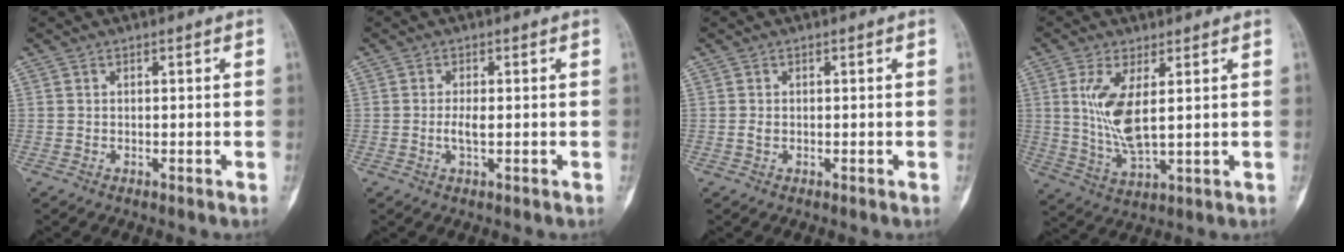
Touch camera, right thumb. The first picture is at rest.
{"total": 2.2, "force": [-0.2, 0.7, 2.1], "torque": [-0.047, -0.002, -0.004]}
{"total": 0.9, "force": [-0.1, 0.6, 0.6], "torque": [-0.014, 0.000, -0.002]}
{"total": 9.6, "force": [2.1, 3.2, 8.8], "torque": [-0.189, -0.023, 0.050]}